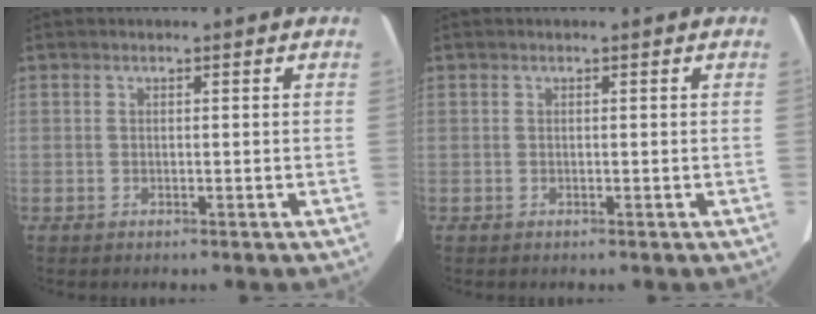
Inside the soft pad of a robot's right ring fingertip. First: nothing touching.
{"total": 0.0}